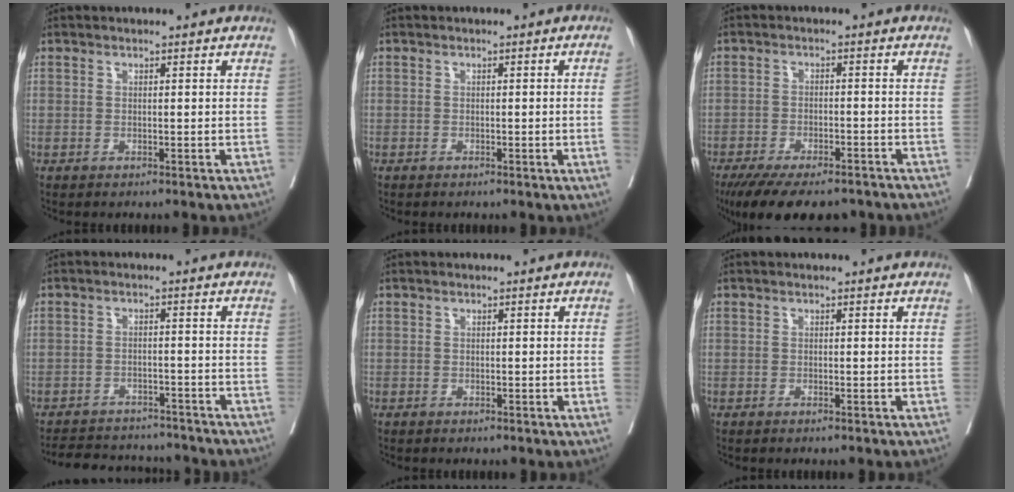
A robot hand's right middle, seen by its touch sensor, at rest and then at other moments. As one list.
[{"total": 1.8, "force": [-0.3, -0.6, 1.7], "torque": [-0.018, -0.002, -0.003]}, {"total": 13.4, "force": [-10.5, 5.0, 6.7], "torque": [-0.118, -0.016, -0.152]}, {"total": 11.1, "force": [-10.4, 3.0, 2.4], "torque": [-0.043, 0.009, -0.141]}, {"total": 0.6, "force": [-0.1, -0.2, 0.5], "torque": [-0.002, 0.002, 0.000]}, {"total": 0.0}]